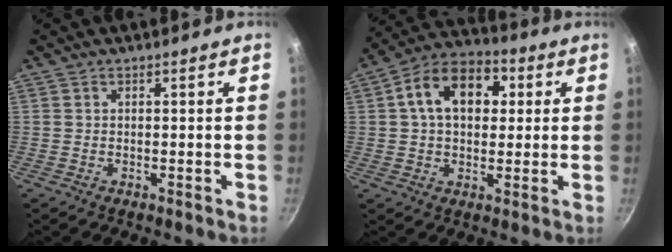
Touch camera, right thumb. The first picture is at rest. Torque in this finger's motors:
{"motor_torque": [-0.66, 2.19, 1.29, -0.38, 0.46]}